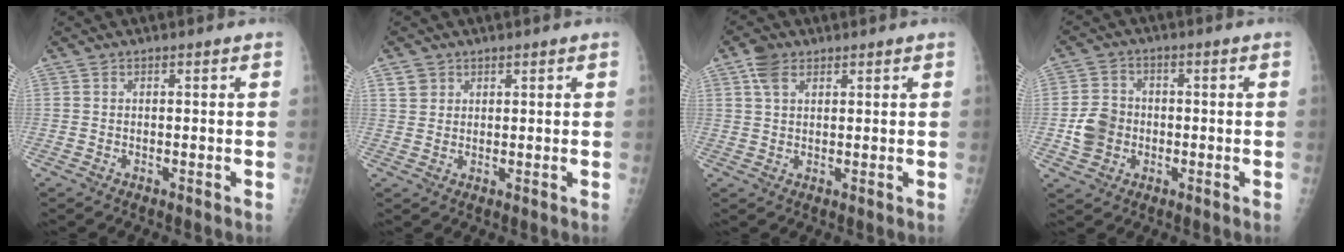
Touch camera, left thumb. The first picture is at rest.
{"total": 2.6, "force": [1.4, 2.2, 0.4], "torque": [0.011, -0.008, 0.022]}
{"total": 4.1, "force": [2.1, 2.6, 2.4], "torque": [-0.037, 0.001, 0.042]}
{"total": 6.7, "force": [-1.3, 5.8, 3.2], "torque": [-0.043, 0.013, -0.027]}